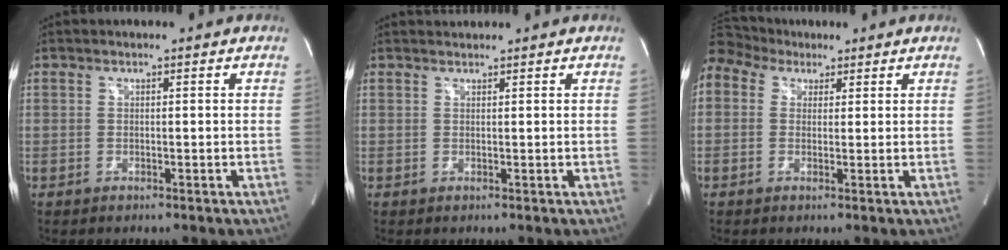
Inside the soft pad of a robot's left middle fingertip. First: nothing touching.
{"total": 1.1, "force": [1.1, 0.0, -0.2], "torque": [-0.006, 0.012, 0.025]}
{"total": 6.8, "force": [4.8, 4.6, 1.4], "torque": [-0.042, 0.049, 0.094]}